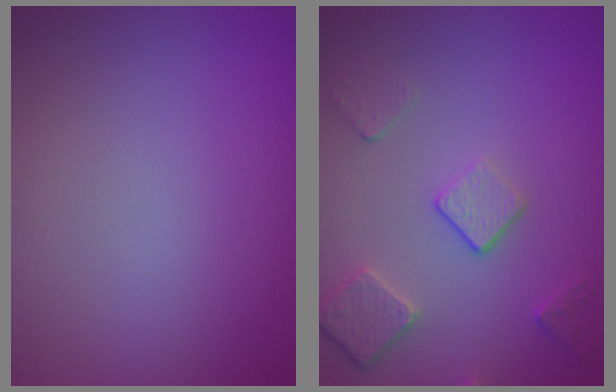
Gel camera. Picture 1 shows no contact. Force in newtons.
{"total": 3.5, "press": 2.7, "slide": 2.2}